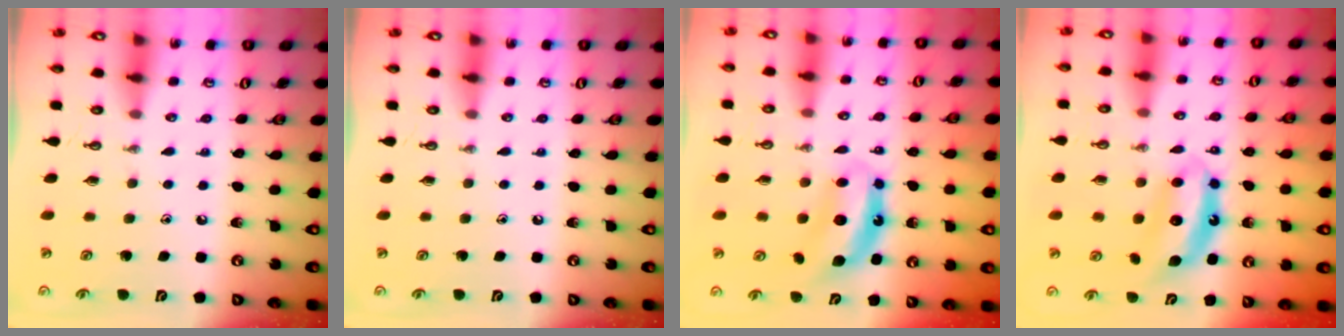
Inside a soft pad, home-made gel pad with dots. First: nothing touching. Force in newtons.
{"total": 0.0}
{"total": 7.6, "press": 7.6, "slide": 0.6}
{"total": 6.5, "press": 6.5, "slide": 0.3}